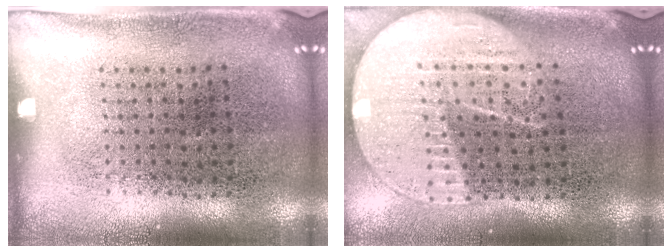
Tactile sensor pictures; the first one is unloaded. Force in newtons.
{"total": 2.2, "press": 2.0, "slide": 1.1}